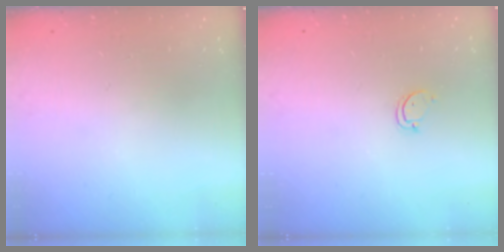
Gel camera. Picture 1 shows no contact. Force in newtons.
{"total": 2.5, "press": 2.5, "slide": 0.3}